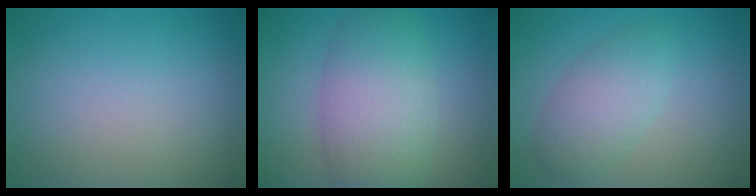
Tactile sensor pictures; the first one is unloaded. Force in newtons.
{"total": 7.1, "press": 7.1, "slide": 0.1}
{"total": 3.6, "press": 3.6, "slide": 0.2}